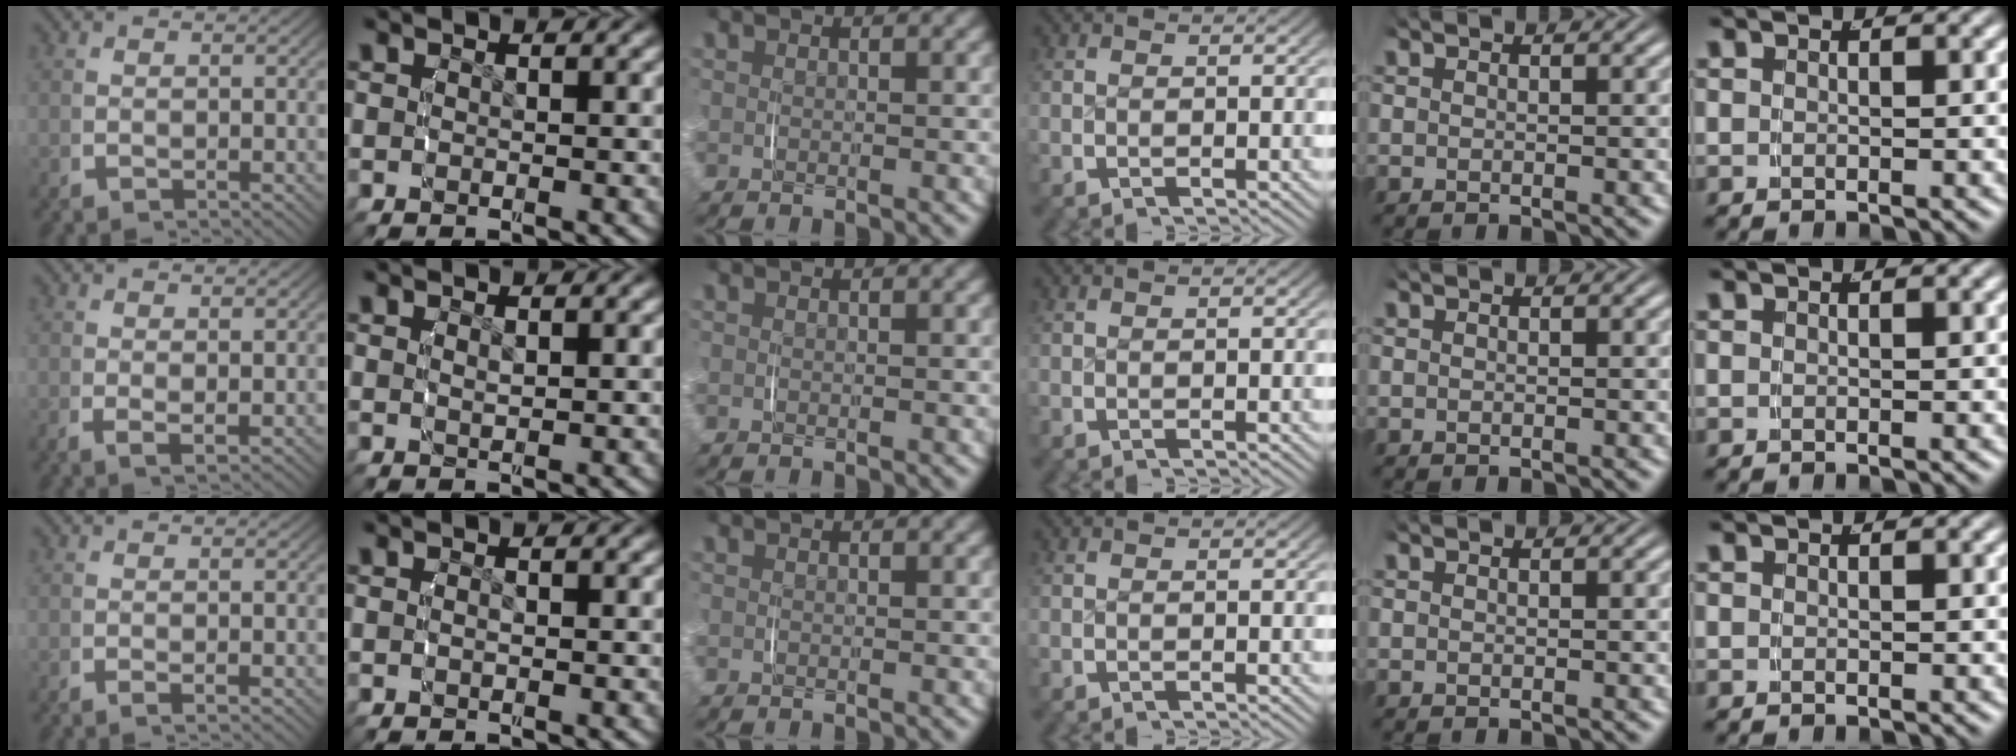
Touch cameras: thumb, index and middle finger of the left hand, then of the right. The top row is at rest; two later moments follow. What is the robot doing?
{"motion": "lift_and_place", "object": "pen bag"}